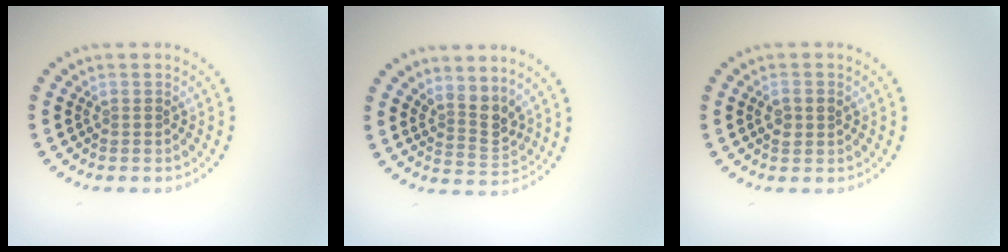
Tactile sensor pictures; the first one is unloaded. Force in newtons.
{"total": 2.7, "press": 2.0, "slide": 1.8}
{"total": 1.5, "press": 1.4, "slide": 0.3}